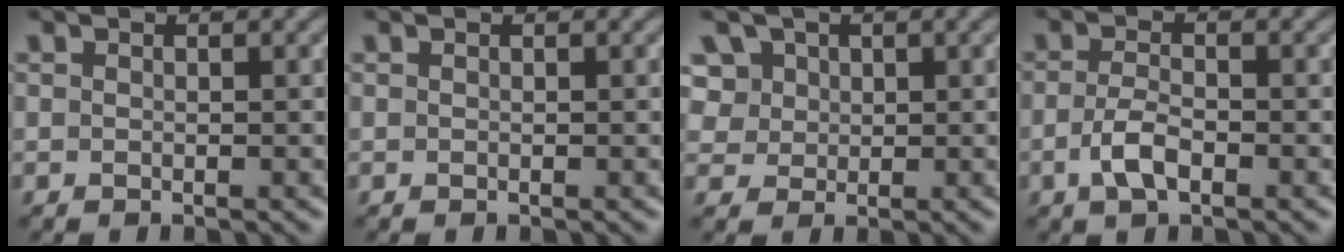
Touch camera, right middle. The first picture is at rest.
{"total": 0.0}
{"total": 5.3, "force": [2.8, 4.0, 2.0], "torque": [-0.055, 0.003, 0.046]}
{"total": 2.6, "force": [-1.2, 1.1, 2.0], "torque": [-0.046, -0.004, -0.026]}